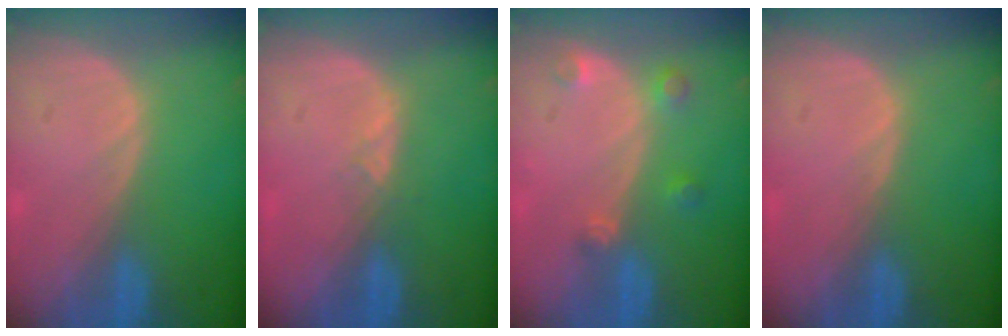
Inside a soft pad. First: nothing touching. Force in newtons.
{"total": 1.4, "press": 1.2, "slide": 0.8}
{"total": 2.7, "press": 2.7, "slide": 0.3}
{"total": 0.0}